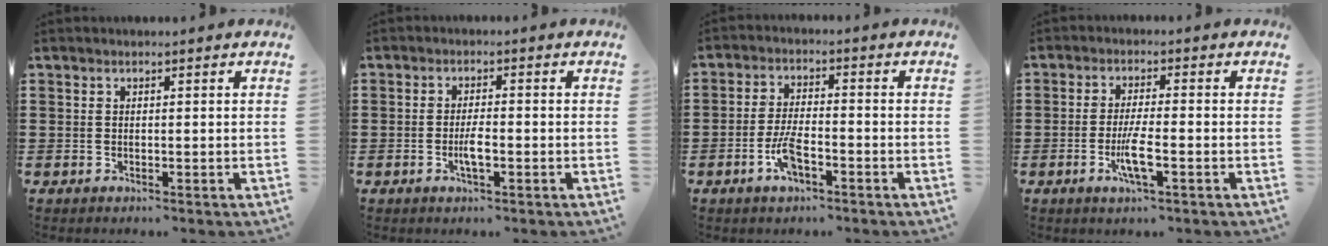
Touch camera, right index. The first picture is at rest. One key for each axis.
{"total": 3.0, "fx": -1.0, "fy": 0.6, "fz": 2.7, "tx": -0.055, "ty": -0.001, "tz": -0.020}
{"total": 5.5, "fx": -2.6, "fy": 1.9, "fz": 4.4, "tx": -0.100, "ty": -0.001, "tz": -0.053}
{"total": 4.8, "fx": -1.8, "fy": 0.7, "fz": 4.3, "tx": -0.085, "ty": -0.006, "tz": -0.036}